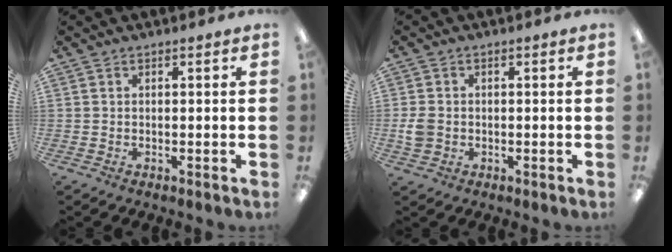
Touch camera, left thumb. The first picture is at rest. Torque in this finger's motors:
{"motor_torque": [-0.23, 0.18, 0.35, -0.29, 0.05]}